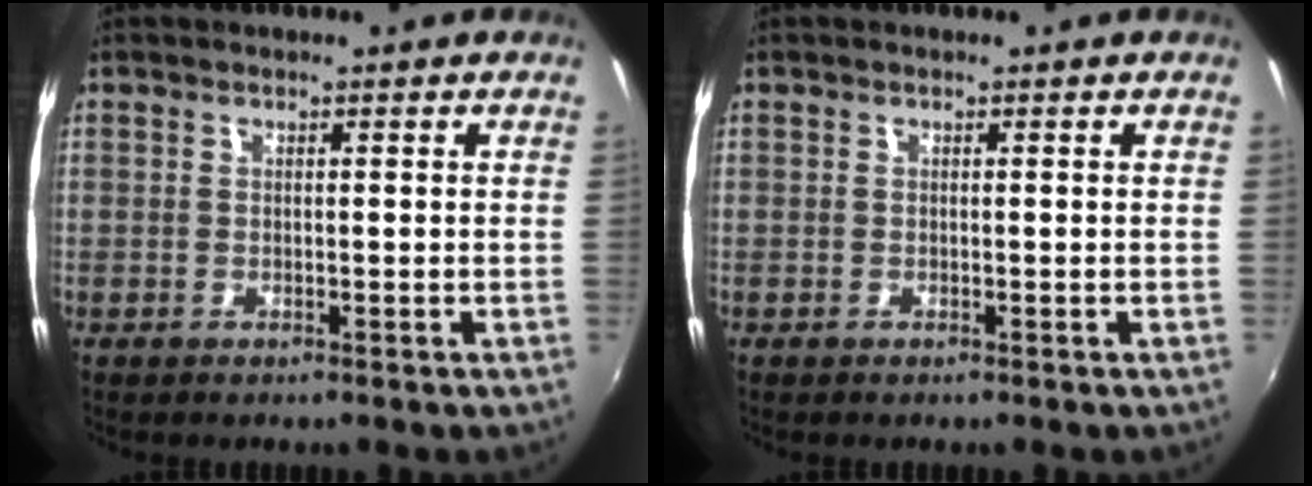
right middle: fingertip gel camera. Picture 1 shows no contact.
{"total": 0.0}